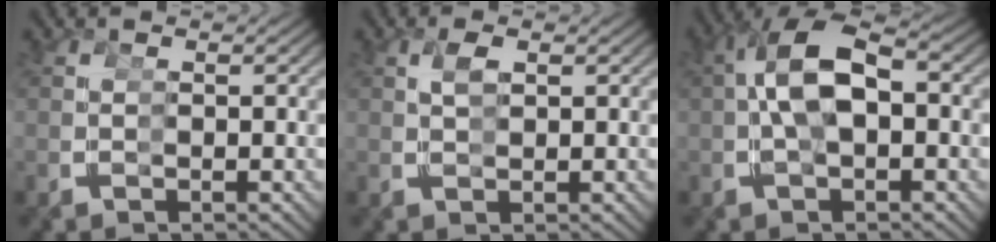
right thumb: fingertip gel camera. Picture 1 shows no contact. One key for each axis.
{"total": 1.5, "fx": 0.5, "fy": -1.2, "fz": -0.8, "tx": 0.016, "ty": 0.008, "tz": 0.007}
{"total": 7.9, "fx": 0.0, "fy": 5.7, "fz": 5.4, "tx": -0.140, "ty": -0.010, "tz": 0.005}